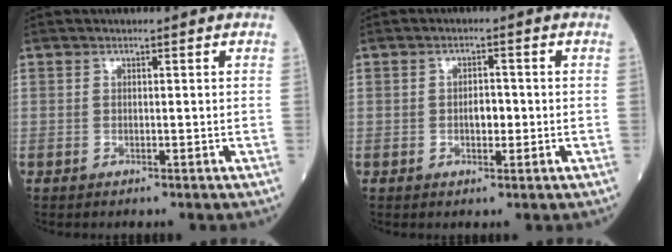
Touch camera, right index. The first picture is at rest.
{"total": 2.5, "force": [-0.3, 1.2, 2.1], "torque": [-0.033, 0.003, -0.004]}